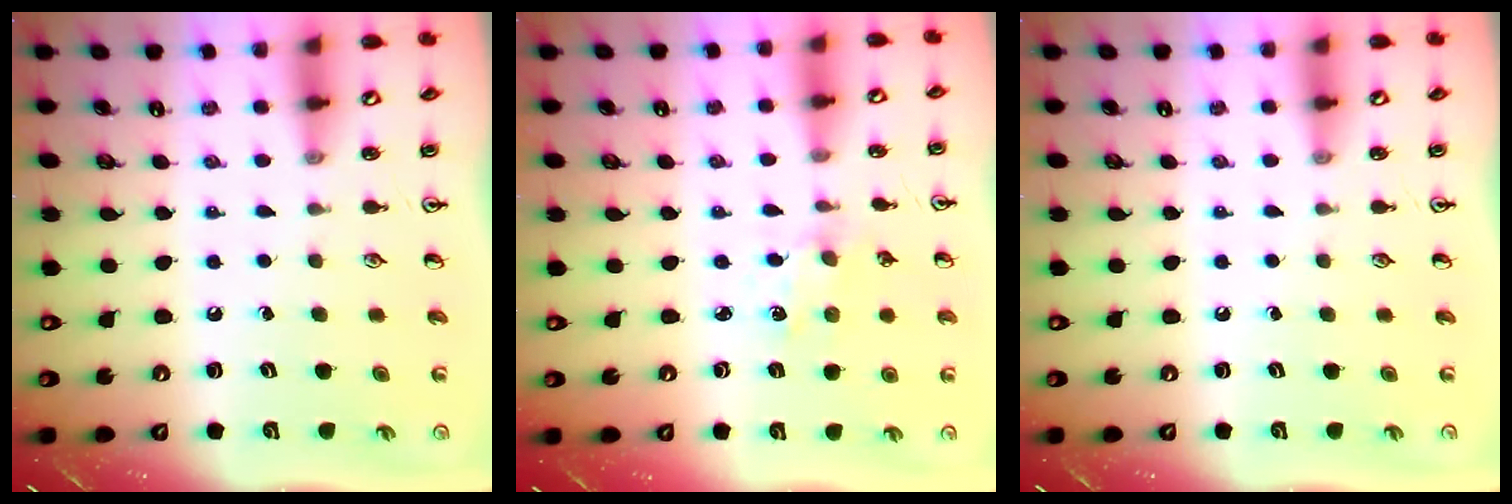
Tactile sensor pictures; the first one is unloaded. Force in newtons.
{"total": 1.1, "press": 1.0, "slide": 0.2}
{"total": 0.0}